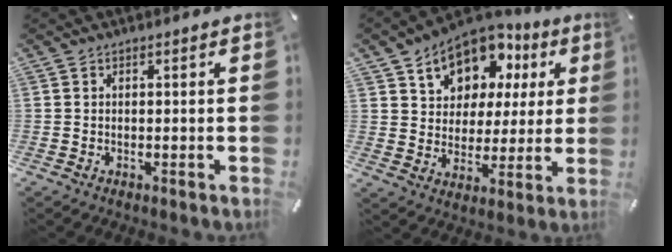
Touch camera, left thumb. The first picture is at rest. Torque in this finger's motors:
{"motor_torque": [2.52, 2.49, 1.39, -1.38, 0.17]}